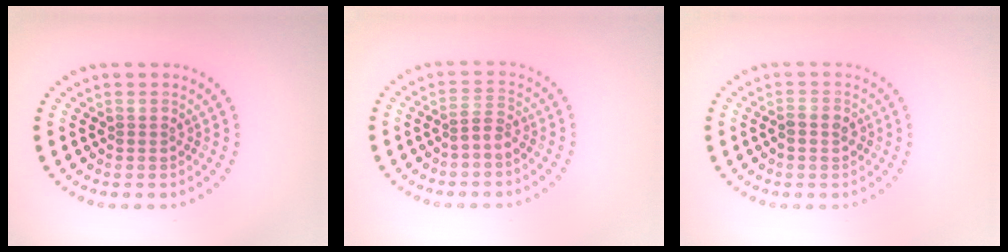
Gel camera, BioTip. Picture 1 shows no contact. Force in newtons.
{"total": 1.5, "press": 1.1, "slide": 1.1}
{"total": 1.4, "press": 1.3, "slide": 0.5}